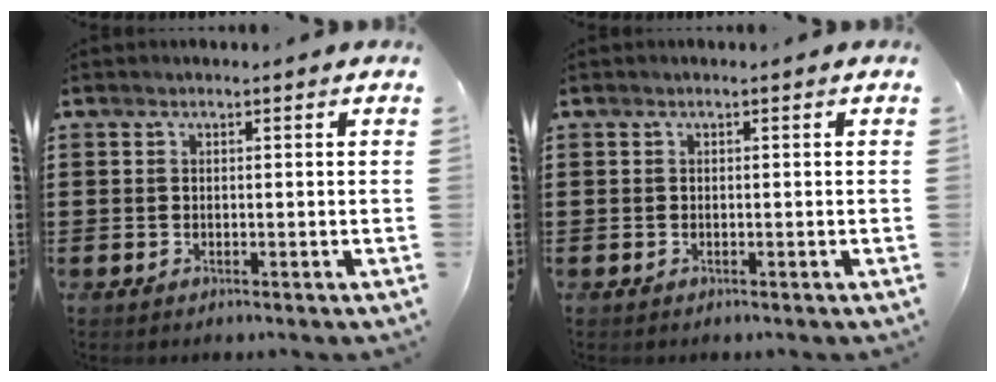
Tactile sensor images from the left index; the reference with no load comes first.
{"total": 0.0}